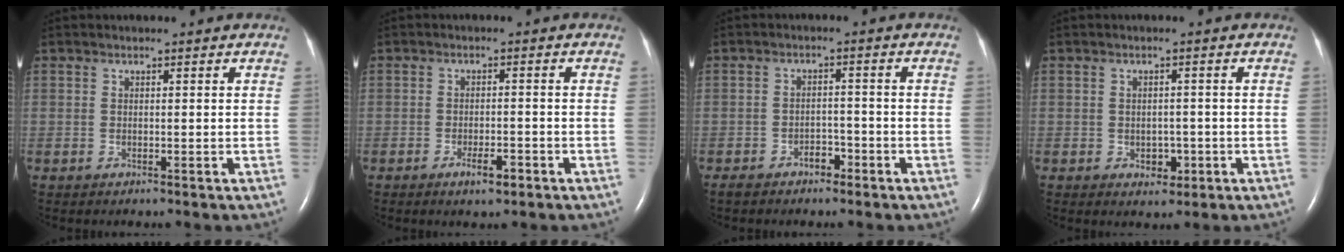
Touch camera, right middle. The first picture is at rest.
{"total": 3.1, "force": [-1.8, 0.8, 2.3], "torque": [-0.042, 0.000, -0.029]}
{"total": 3.0, "force": [-2.2, 1.5, 1.5], "torque": [-0.025, 0.005, -0.034]}
{"total": 2.6, "force": [-0.9, 1.9, 1.6], "torque": [-0.020, 0.002, -0.003]}